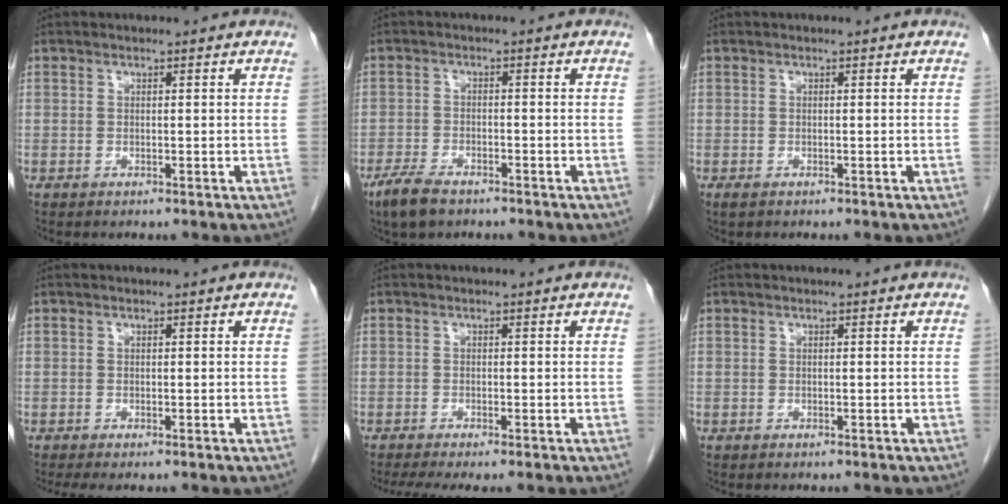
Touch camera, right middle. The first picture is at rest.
{"total": 5.0, "force": [-3.7, 1.8, 2.8], "torque": [-0.062, -0.006, -0.065]}
{"total": 0.8, "force": [-0.5, 0.4, 0.5], "torque": [-0.014, -0.002, -0.004]}
{"total": 1.0, "force": [-0.7, 0.0, 0.7], "torque": [-0.016, -0.004, -0.012]}
{"total": 4.2, "force": [-3.1, 0.4, 2.7], "torque": [-0.045, -0.012, -0.052]}
{"total": 0.0}